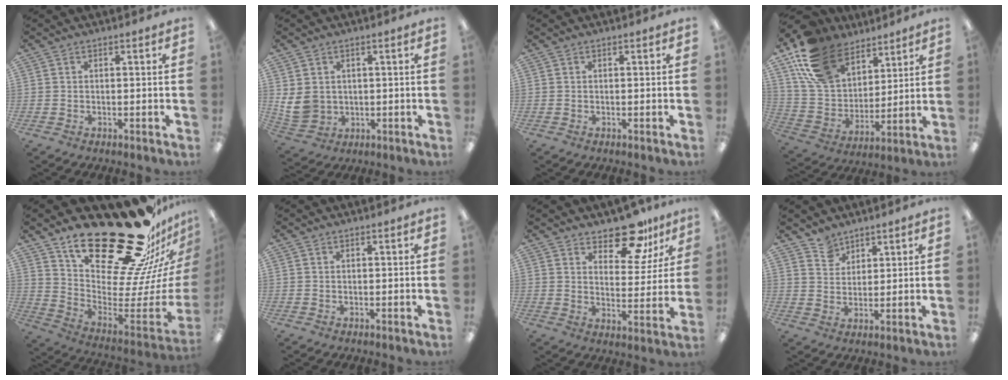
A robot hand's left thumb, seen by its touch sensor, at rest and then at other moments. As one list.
[{"total": 7.0, "force": [1.4, 6.3, 2.8], "torque": [-0.073, 0.004, 0.032]}, {"total": 0.0}, {"total": 18.5, "force": [12.4, 11.1, 7.9], "torque": [-0.173, -0.057, 0.240]}, {"total": 32.6, "force": [22.8, 12.0, 19.9], "torque": [-0.237, -0.195, 0.423]}, {"total": 0.5, "force": [0.4, 0.2, -0.1], "torque": [0.002, 0.000, 0.009]}, {"total": 12.8, "force": [10.0, 5.8, 5.4], "torque": [-0.063, -0.071, 0.178]}, {"total": 5.4, "force": [4.6, 2.9, 0.3], "torque": [-0.007, -0.025, 0.088]}]